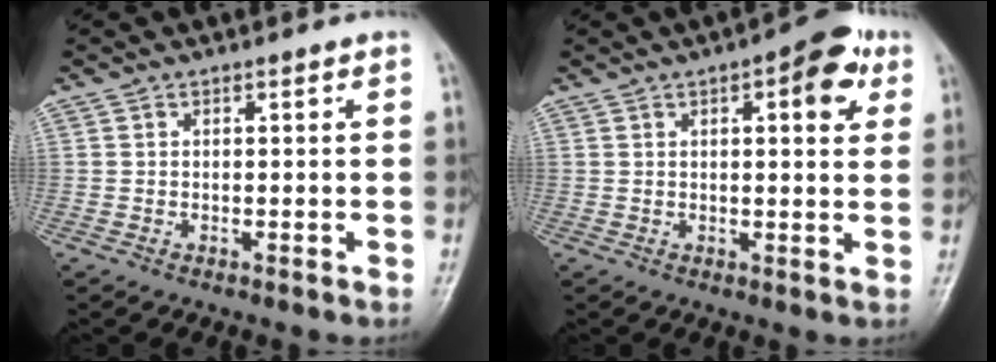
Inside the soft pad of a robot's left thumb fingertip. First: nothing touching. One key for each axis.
{"total": 8.4, "fx": 3.4, "fy": 3.2, "fz": 7.0, "tx": -0.067, "ty": -0.002, "tz": 0.035}